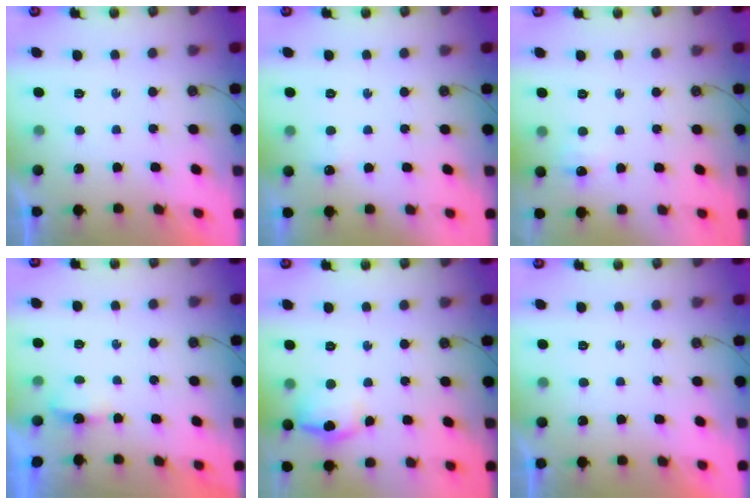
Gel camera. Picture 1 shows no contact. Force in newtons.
{"total": 12.6, "press": 3.9, "slide": 12.0}
{"total": 5.6, "press": 5.4, "slide": 1.4}
{"total": 3.1, "press": 3.1, "slide": 0.6}
{"total": 10.2, "press": 10.1, "slide": 1.4}
{"total": 0.0}